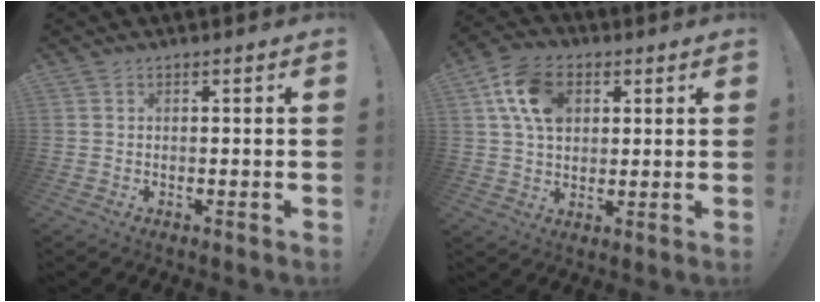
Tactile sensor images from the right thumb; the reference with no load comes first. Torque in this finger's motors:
{"motor_torque": [1.14, 2.22, 0.59, -0.36, 0.43]}